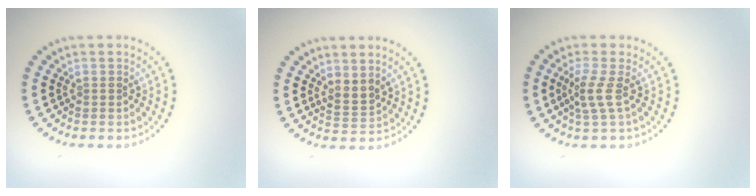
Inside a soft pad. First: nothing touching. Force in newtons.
{"total": 1.7, "press": 1.2, "slide": 1.1}
{"total": 2.2, "press": 1.5, "slide": 1.6}